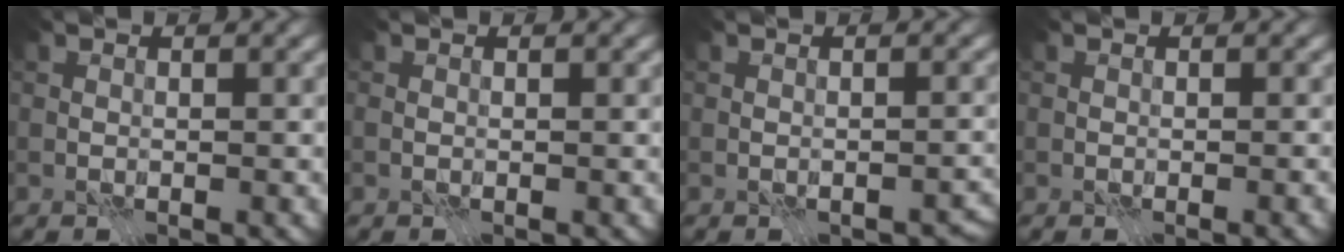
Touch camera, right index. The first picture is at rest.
{"total": 0.0}
{"total": 2.0, "force": [-1.1, 1.2, 1.2], "torque": [-0.010, -0.010, -0.012]}
{"total": 0.7, "force": [-0.3, 0.1, 0.6], "torque": [-0.011, 0.000, -0.003]}